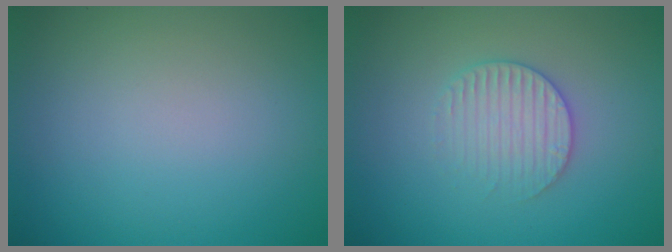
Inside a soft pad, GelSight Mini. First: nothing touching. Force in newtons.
{"total": 2.8, "press": 2.7, "slide": 0.6}